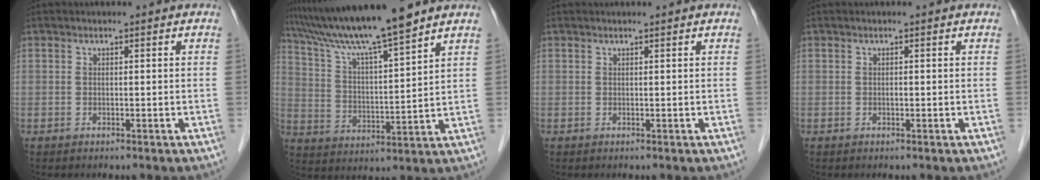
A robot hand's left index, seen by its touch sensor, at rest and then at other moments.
{"total": 14.0, "force": [11.9, -1.2, 7.3], "torque": [-0.137, 0.008, 0.212]}
{"total": 0.6, "force": [0.6, -0.1, 0.3], "torque": [-0.008, 0.003, 0.012]}
{"total": 0.0}